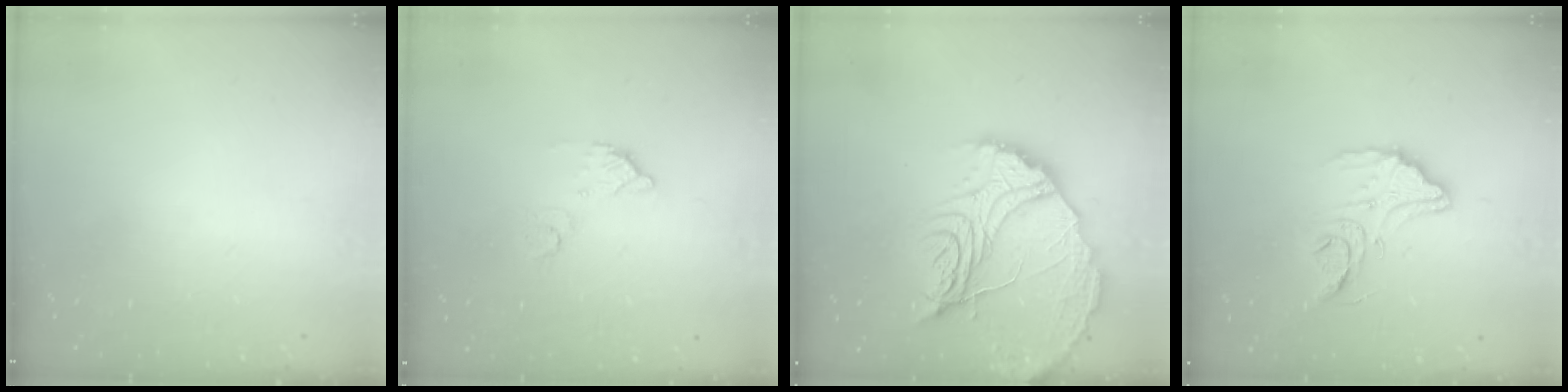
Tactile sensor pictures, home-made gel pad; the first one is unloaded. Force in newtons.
{"total": 5.1, "press": 5.1, "slide": 0.4}
{"total": 18.4, "press": 18.3, "slide": 1.6}
{"total": 13.1, "press": 13.1, "slide": 0.8}